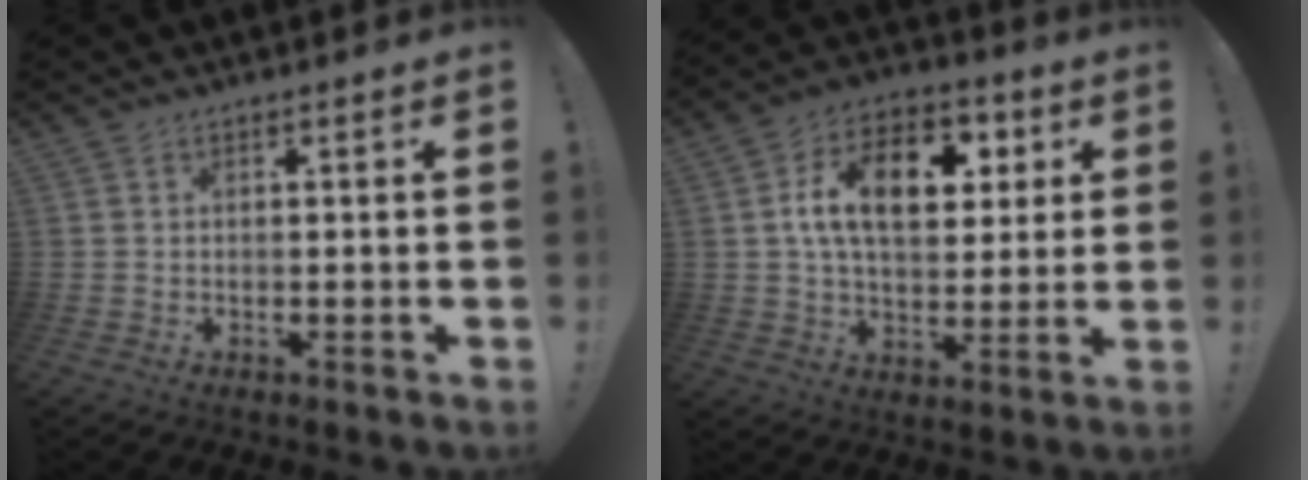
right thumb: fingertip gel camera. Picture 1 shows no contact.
{"total": 16.7, "force": [4.4, 10.4, 12.3], "torque": [-0.182, 0.001, 0.078]}